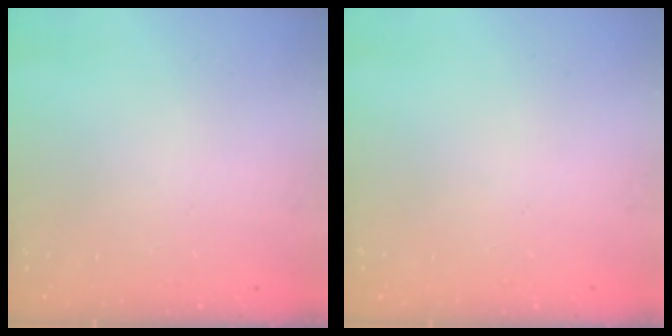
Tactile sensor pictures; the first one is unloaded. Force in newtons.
{"total": 0.0}